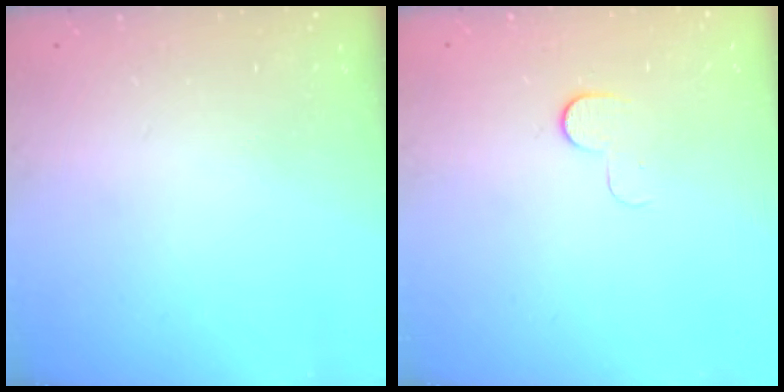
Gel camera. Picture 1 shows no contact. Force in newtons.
{"total": 5.3, "press": 5.3, "slide": 0.5}